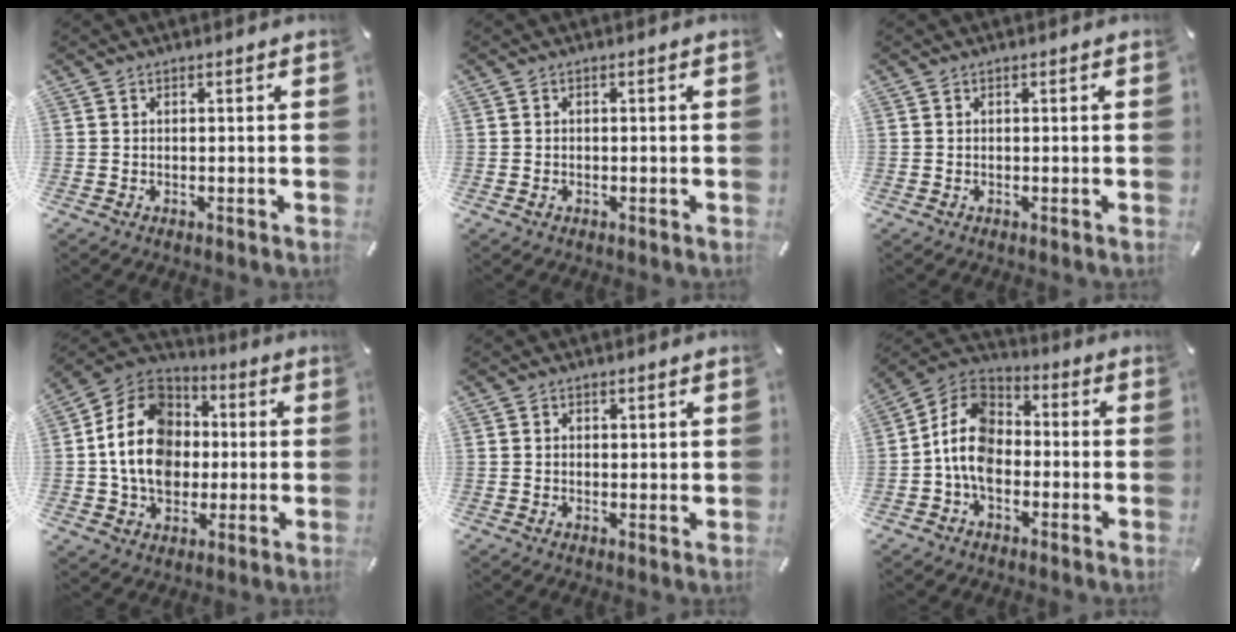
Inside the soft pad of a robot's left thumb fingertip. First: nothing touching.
{"total": 0.7, "force": [-0.3, 0.6, 0.3], "torque": [-0.005, 0.003, -0.007]}
{"total": 0.0}
{"total": 16.6, "force": [-0.3, 13.9, 9.2], "torque": [-0.202, 0.015, -0.006]}
{"total": 1.1, "force": [0.5, 1.0, 0.2], "torque": [0.003, 0.000, 0.008]}
{"total": 11.0, "force": [-3.1, 7.8, 7.2], "torque": [-0.171, 0.010, -0.064]}